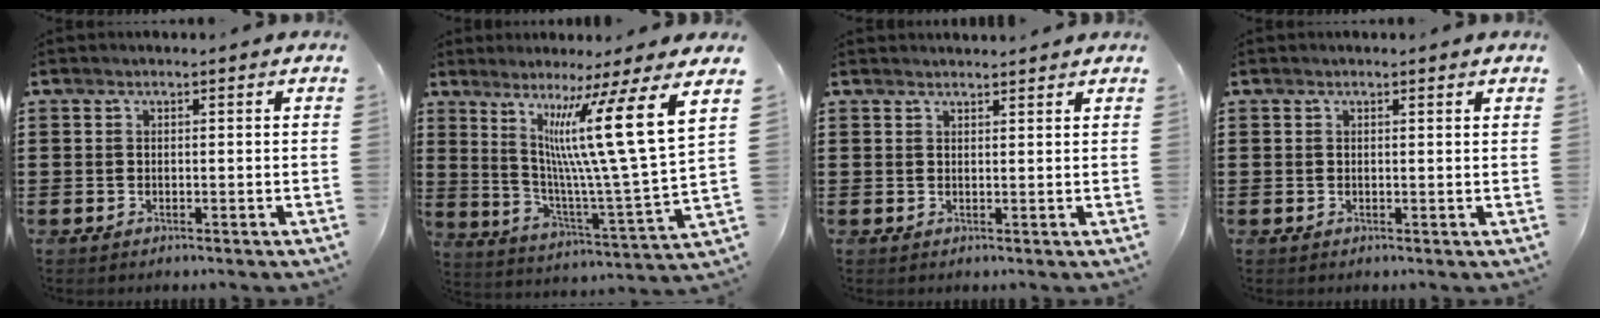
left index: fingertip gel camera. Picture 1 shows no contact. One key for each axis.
{"total": 14.8, "fx": 7.2, "fy": 0.3, "fz": 12.9, "tx": -0.247, "ty": -0.034, "tz": 0.108}
{"total": 1.5, "fx": 1.4, "fy": 0.3, "fz": -0.1, "tx": -0.001, "ty": 0.000, "tz": 0.029}
{"total": 0.6, "fx": 0.4, "fy": 0.0, "fz": 0.4, "tx": -0.001, "ty": -0.004, "tz": 0.007}